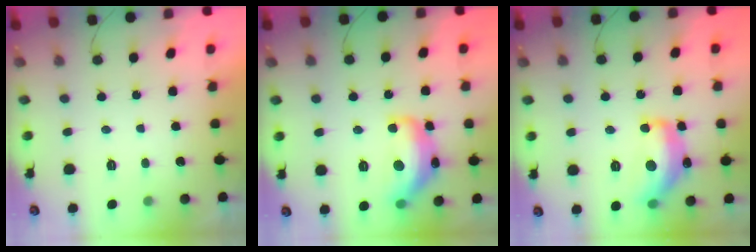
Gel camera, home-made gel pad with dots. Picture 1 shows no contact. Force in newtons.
{"total": 15.8, "press": 15.7, "slide": 1.2}
{"total": 15.5, "press": 15.5, "slide": 0.6}